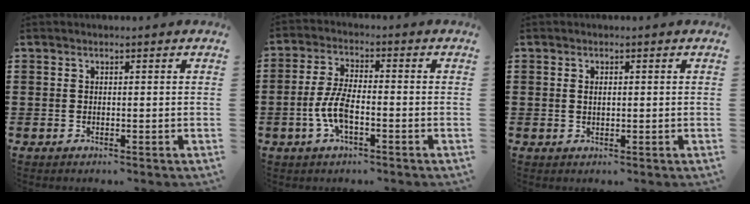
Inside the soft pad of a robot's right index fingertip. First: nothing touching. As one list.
[{"total": 6.6, "force": [-2.1, 2.2, 5.8], "torque": [-0.134, -0.008, -0.045]}, {"total": 1.1, "force": [0.1, 0.4, 1.0], "torque": [-0.020, 0.004, -0.001]}]